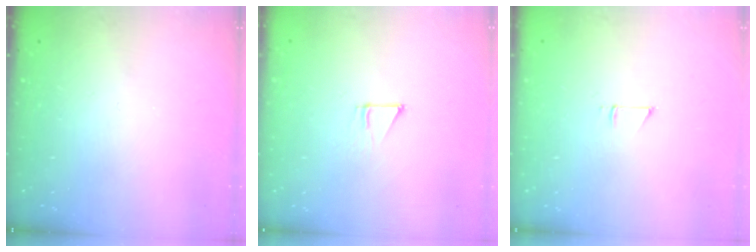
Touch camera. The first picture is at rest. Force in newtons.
{"total": 4.9, "press": 4.9, "slide": 0.3}
{"total": 3.5, "press": 3.4, "slide": 0.4}